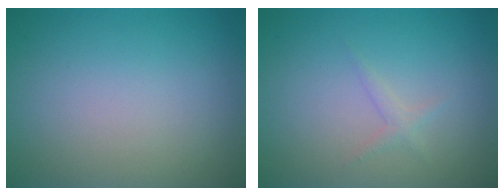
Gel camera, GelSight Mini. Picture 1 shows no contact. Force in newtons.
{"total": 0.9, "press": 0.9, "slide": 0.0}